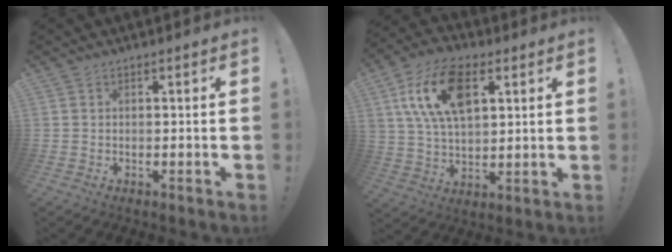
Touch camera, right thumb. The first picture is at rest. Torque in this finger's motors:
{"motor_torque": [0.98, 1.10, 1.25, 0.58, 0.14]}